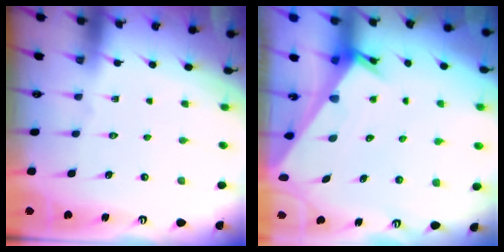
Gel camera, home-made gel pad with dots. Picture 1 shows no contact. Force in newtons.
{"total": 3.1, "press": 3.1, "slide": 0.2}